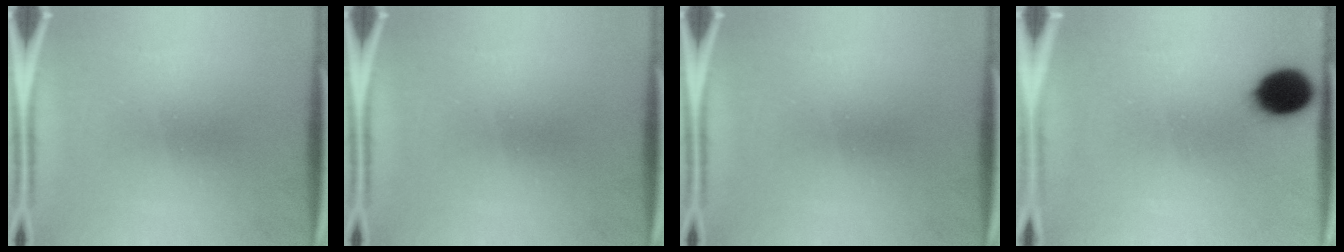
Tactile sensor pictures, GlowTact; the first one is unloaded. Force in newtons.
{"total": 0.0}
{"total": 0.0}
{"total": 10.2}